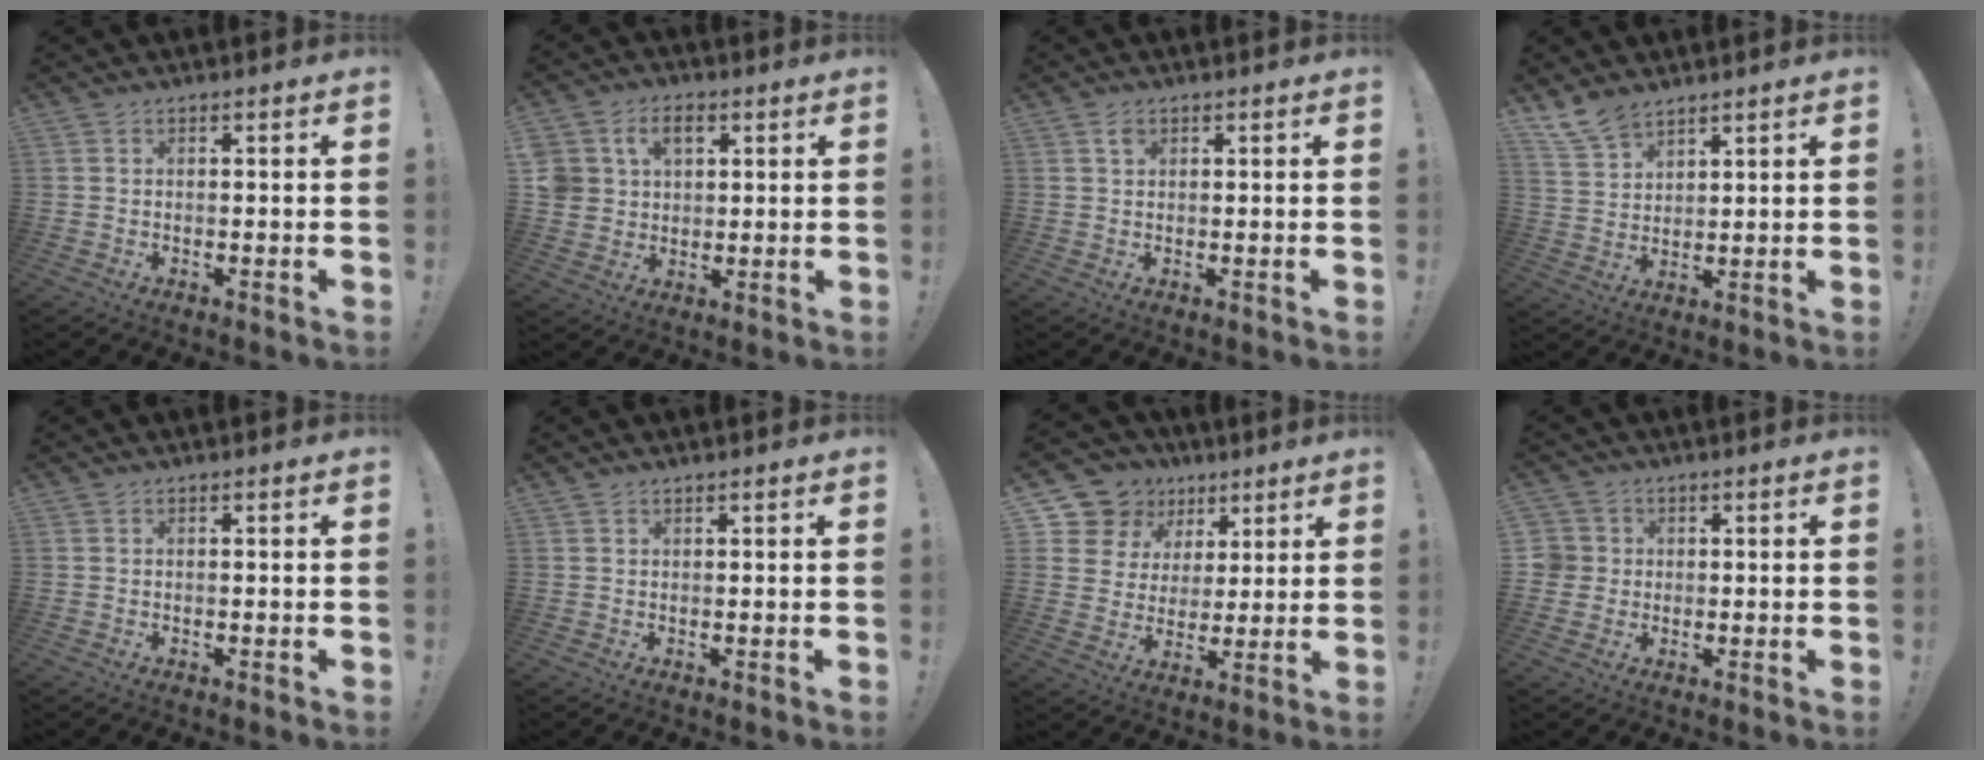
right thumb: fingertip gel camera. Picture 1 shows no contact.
{"total": 9.0, "force": [3.6, 7.1, 4.1], "torque": [-0.079, -0.005, 0.070]}
{"total": 1.5, "force": [0.6, 1.3, 0.5], "torque": [0.001, -0.002, 0.007]}
{"total": 7.8, "force": [6.4, 3.6, 2.6], "torque": [-0.052, -0.040, 0.124]}
{"total": 0.0}
{"total": 0.6, "force": [0.5, 0.2, 0.1], "torque": [0.001, -0.002, 0.010]}
{"total": 12.4, "force": [6.6, 10.0, 3.2], "torque": [-0.050, -0.042, 0.138]}
{"total": 4.5, "force": [0.4, 4.4, 1.0], "torque": [-0.023, 0.003, 0.008]}